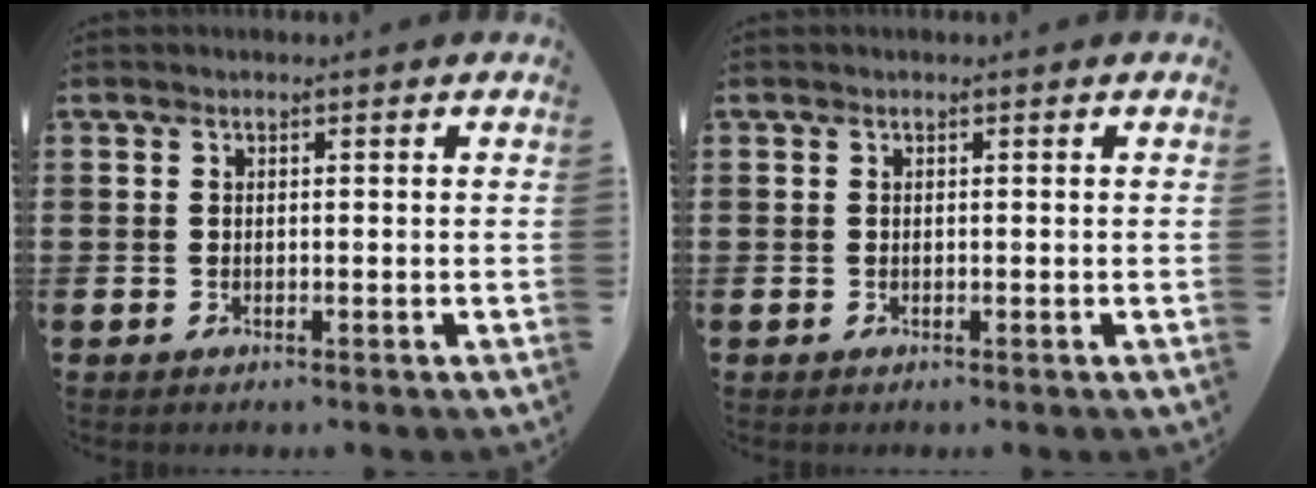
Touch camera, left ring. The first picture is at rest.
{"total": 0.0}